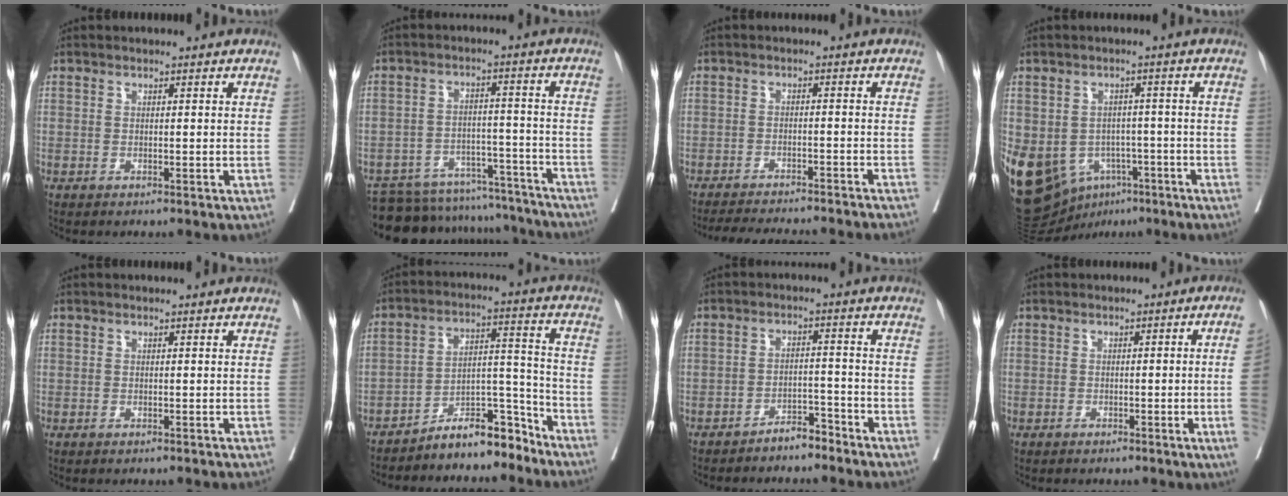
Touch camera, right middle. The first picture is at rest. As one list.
[{"total": 19.5, "force": [-18.1, 5.8, 4.1], "torque": [-0.072, 0.021, -0.241]}, {"total": 13.9, "force": [-12.8, 0.4, 5.4], "torque": [-0.071, -0.018, -0.168]}, {"total": 19.3, "force": [-8.5, 14.5, 9.5], "torque": [-0.240, 0.002, -0.111]}, {"total": 0.0}, {"total": 8.9, "force": [-8.0, 2.2, 3.3], "torque": [-0.045, 0.043, -0.134]}, {"total": 3.8, "force": [-3.5, 1.1, 1.2], "torque": [-0.014, 0.003, -0.059]}, {"total": 6.5, "force": [-1.2, -1.6, 6.1], "torque": [-0.070, -0.007, -0.014]}]